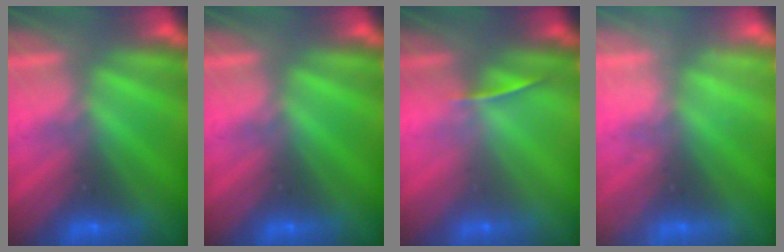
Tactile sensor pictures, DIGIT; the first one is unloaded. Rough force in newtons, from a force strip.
{"total": 0.0}
{"total": 1.3}
{"total": 2.2}